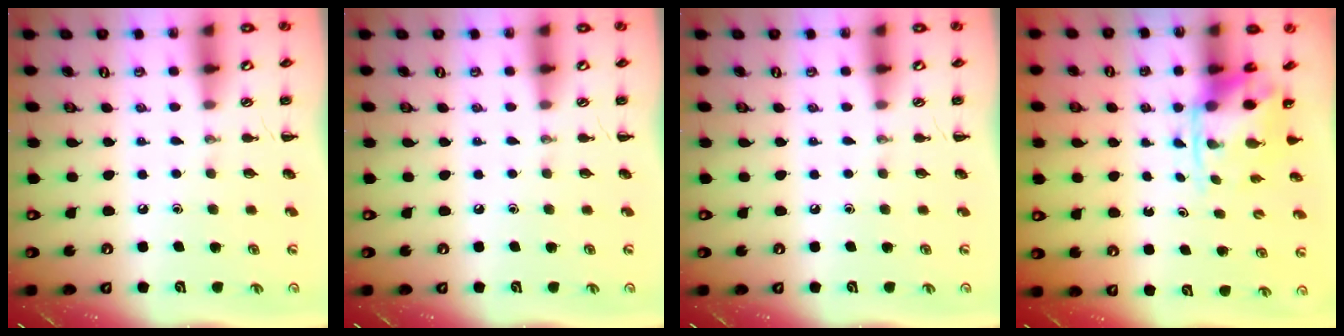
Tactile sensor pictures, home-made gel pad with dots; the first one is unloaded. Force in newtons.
{"total": 0.0}
{"total": 0.0}
{"total": 4.0, "press": 3.8, "slide": 1.0}